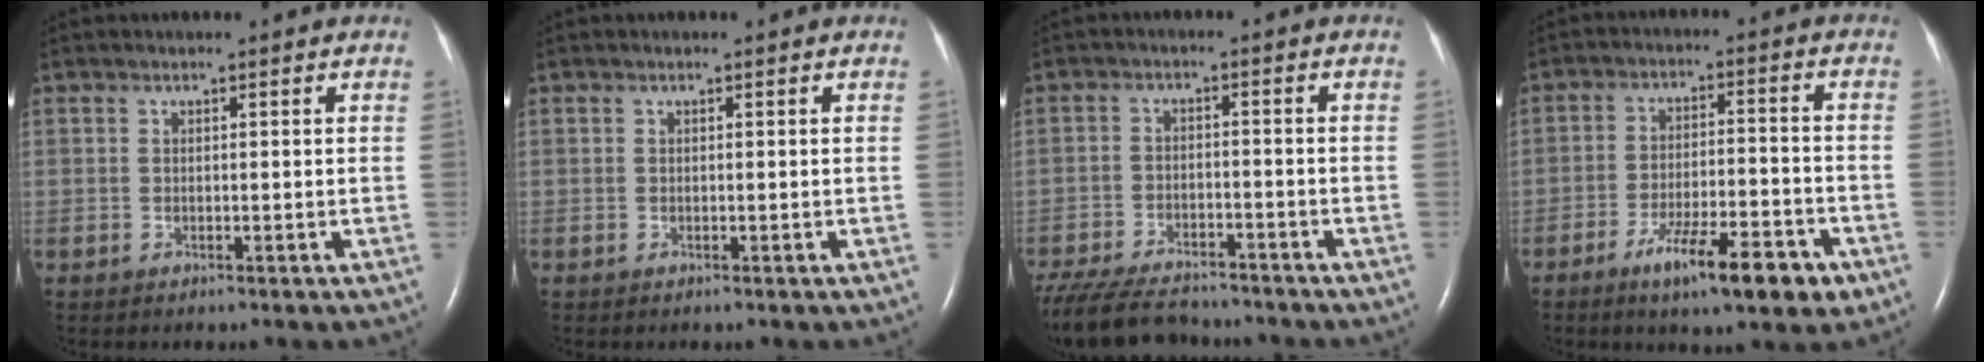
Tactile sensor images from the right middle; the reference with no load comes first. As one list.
[{"total": 0.0}, {"total": 14.8, "force": [-12.9, 3.9, 6.2], "torque": [-0.147, -0.026, -0.199]}, {"total": 11.1, "force": [-6.4, 2.1, 8.8], "torque": [-0.143, -0.009, -0.097]}]